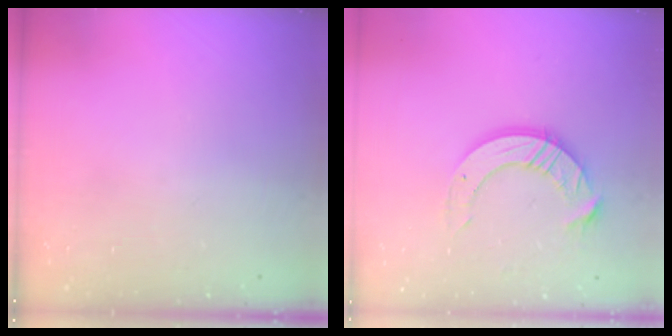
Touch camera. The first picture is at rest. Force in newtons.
{"total": 10.1, "press": 10.1, "slide": 0.9}